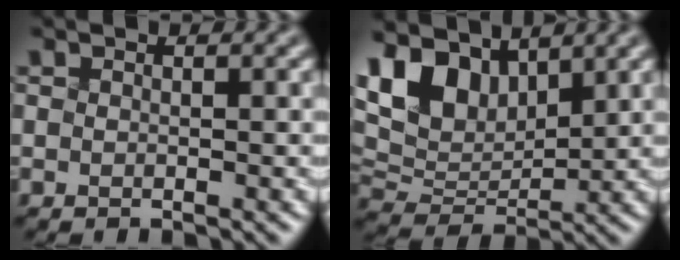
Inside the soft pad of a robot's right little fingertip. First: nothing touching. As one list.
[{"total": 8.9, "force": [4.1, 5.3, 5.9], "torque": [-0.135, 0.014, 0.075]}]